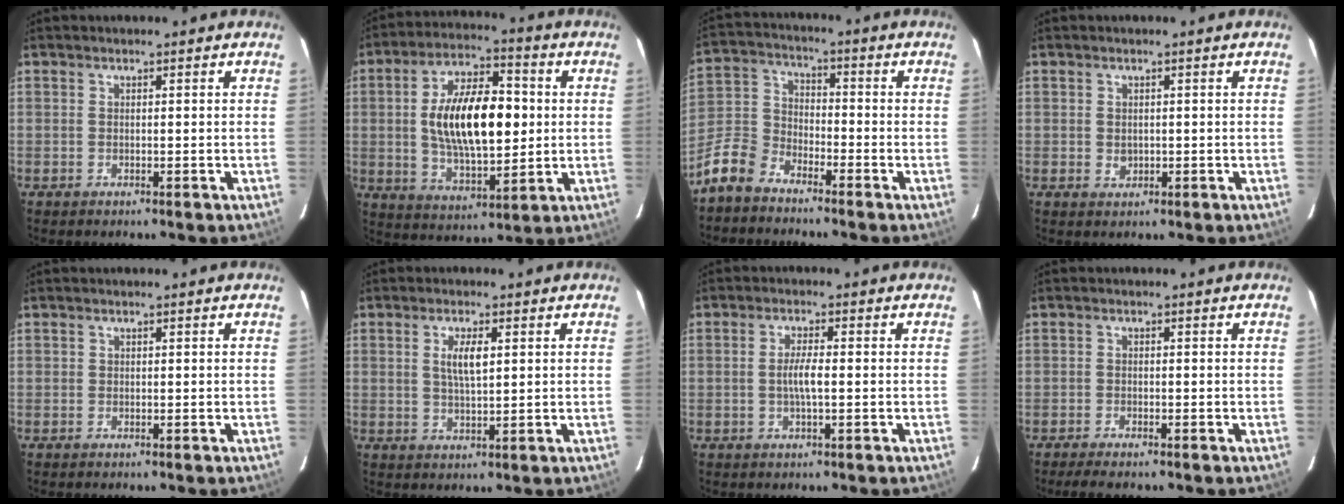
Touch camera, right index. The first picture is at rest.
{"total": 17.5, "force": [1.1, 8.0, 15.5], "torque": [-0.270, 0.015, 0.027]}
{"total": 10.2, "force": [-7.5, 5.5, 4.2], "torque": [-0.110, 0.019, -0.157]}
{"total": 1.4, "force": [0.1, 1.3, 0.7], "torque": [-0.009, 0.001, 0.003]}
{"total": 0.0}
{"total": 4.2, "force": [1.2, 1.2, 3.8], "torque": [-0.071, 0.000, 0.023]}
{"total": 3.3, "force": [-0.4, 0.3, 3.3], "torque": [-0.062, 0.001, -0.007]}
{"total": 3.1, "force": [-2.7, 0.4, 1.6], "torque": [-0.040, -0.011, -0.045]}